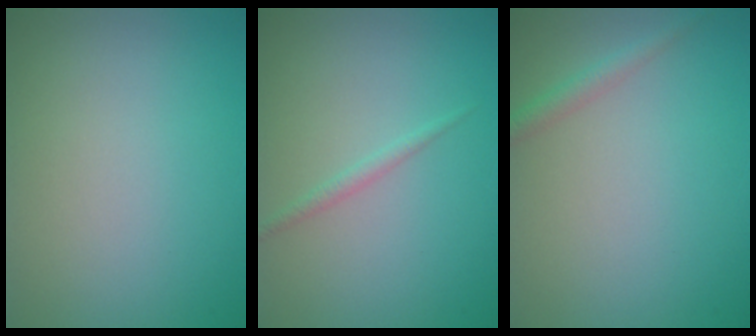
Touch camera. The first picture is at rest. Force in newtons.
{"total": 0.9, "press": 0.9, "slide": 0.1}
{"total": 1.5, "press": 1.5, "slide": 0.1}